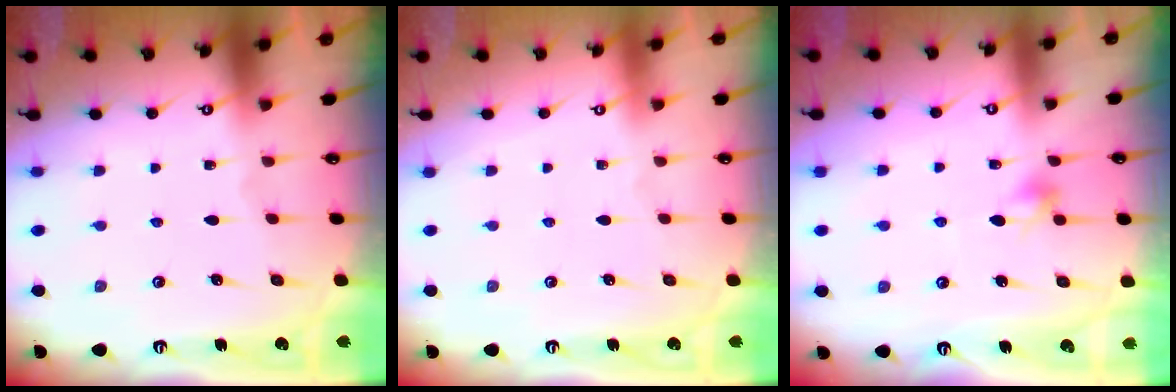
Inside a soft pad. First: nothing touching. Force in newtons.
{"total": 4.0, "press": 4.0, "slide": 0.1}
{"total": 6.6, "press": 6.4, "slide": 1.4}